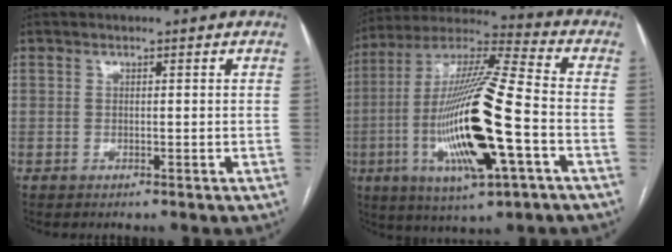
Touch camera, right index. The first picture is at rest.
{"total": 21.6, "force": [-5.1, 2.4, 20.9], "torque": [-0.435, -0.020, -0.092]}